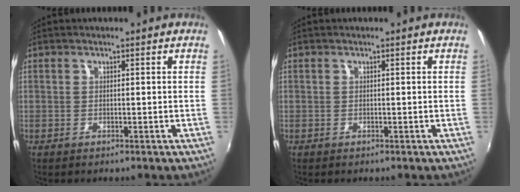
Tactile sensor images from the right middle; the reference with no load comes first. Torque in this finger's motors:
{"motor_torque": [0.56, -0.77, -0.20, -0.21]}